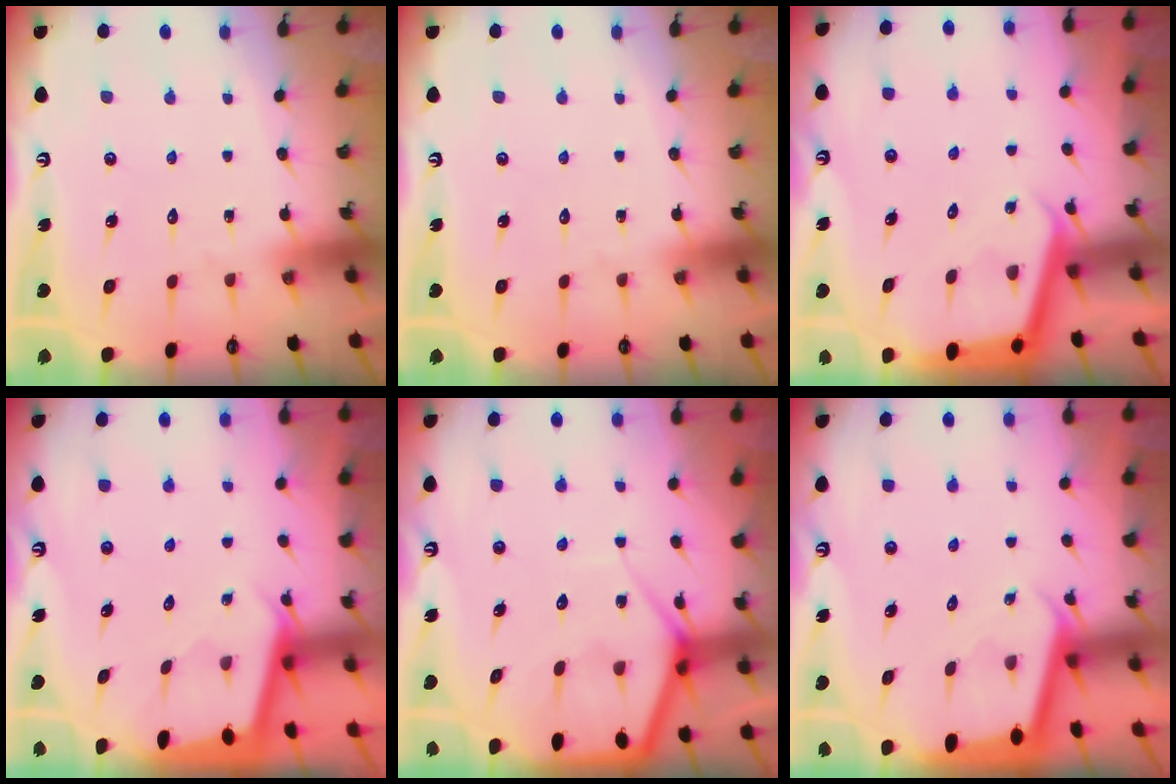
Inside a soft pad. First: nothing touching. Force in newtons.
{"total": 0.0}
{"total": 3.4, "press": 3.3, "slide": 0.3}
{"total": 1.9, "press": 1.9, "slide": 0.1}
{"total": 6.9, "press": 6.9, "slide": 0.7}
{"total": 1.8, "press": 1.7, "slide": 0.2}